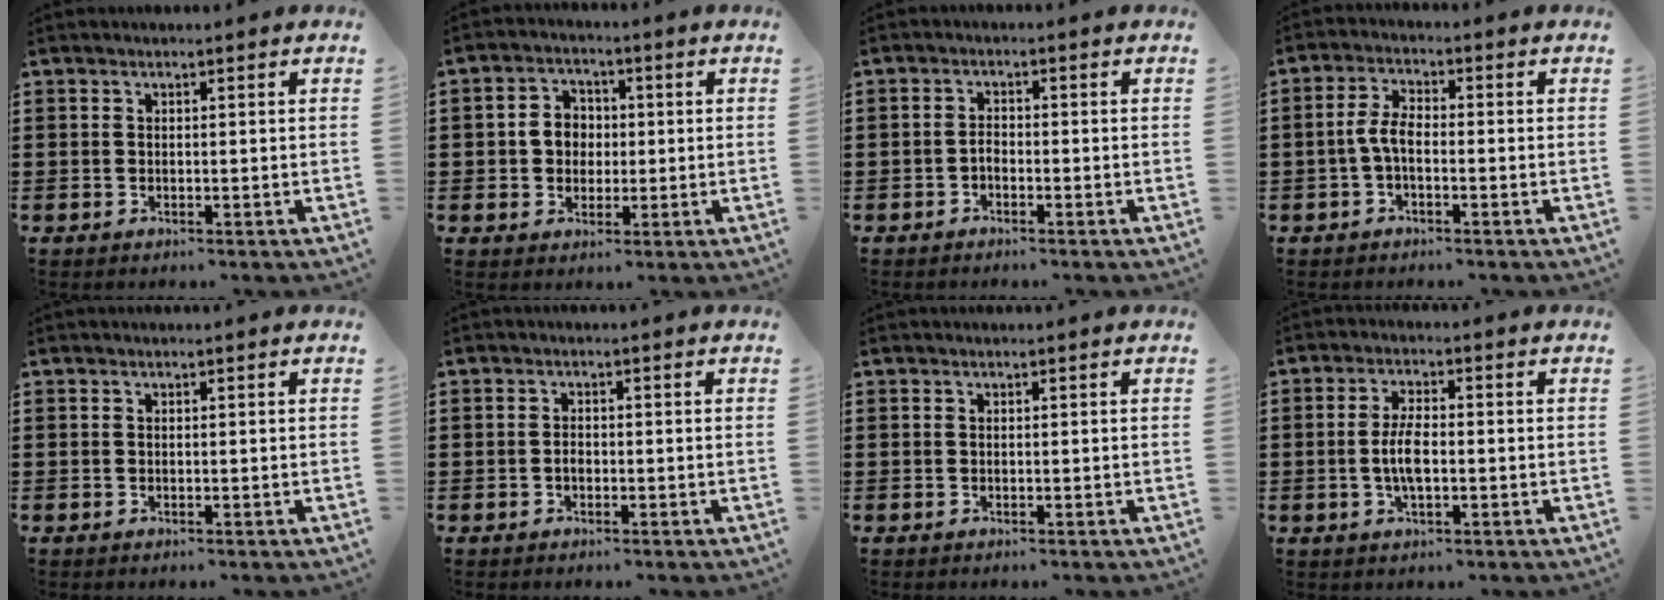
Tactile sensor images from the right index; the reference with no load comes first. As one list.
[{"total": 4.1, "force": [0.0, 3.8, 1.6], "torque": [-0.042, 0.014, -0.003]}, {"total": 1.5, "force": [-0.9, 0.8, 0.8], "torque": [-0.019, -0.001, -0.018]}, {"total": 3.7, "force": [-0.9, 1.1, 3.4], "torque": [-0.084, -0.004, -0.025]}, {"total": 0.0}, {"total": 1.2, "force": [-0.4, 0.7, 0.9], "torque": [-0.020, -0.001, -0.007]}, {"total": 0.0}, {"total": 5.0, "force": [-0.7, 1.7, 4.7], "torque": [-0.100, -0.002, -0.017]}]